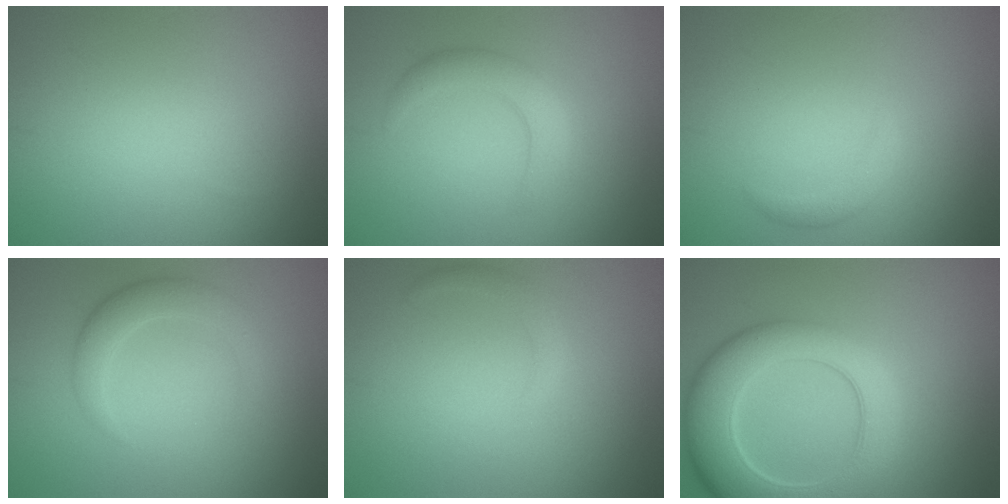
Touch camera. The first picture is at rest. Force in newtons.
{"total": 2.7, "press": 2.7, "slide": 0.2}
{"total": 1.2, "press": 1.2, "slide": 0.1}
{"total": 2.8, "press": 2.8, "slide": 0.1}
{"total": 1.2, "press": 1.2, "slide": 0.1}
{"total": 9.1, "press": 9.1, "slide": 0.8}